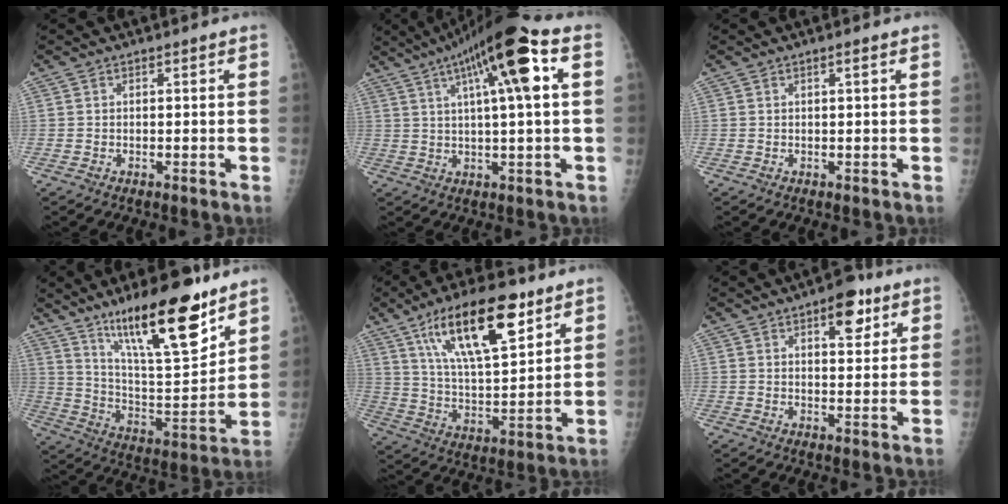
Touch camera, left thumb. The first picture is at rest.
{"total": 15.6, "force": [5.3, 2.5, 14.4], "torque": [-0.243, 0.022, 0.080]}
{"total": 0.7, "force": [0.3, 0.0, 0.7], "torque": [-0.011, 0.001, 0.005]}
{"total": 21.7, "force": [14.3, 5.5, 15.4], "torque": [-0.220, -0.078, 0.246]}
{"total": 19.7, "force": [10.8, 6.9, 15.0], "torque": [-0.225, -0.038, 0.192]}
{"total": 7.2, "force": [3.8, 3.3, 5.1], "torque": [-0.046, -0.015, 0.047]}